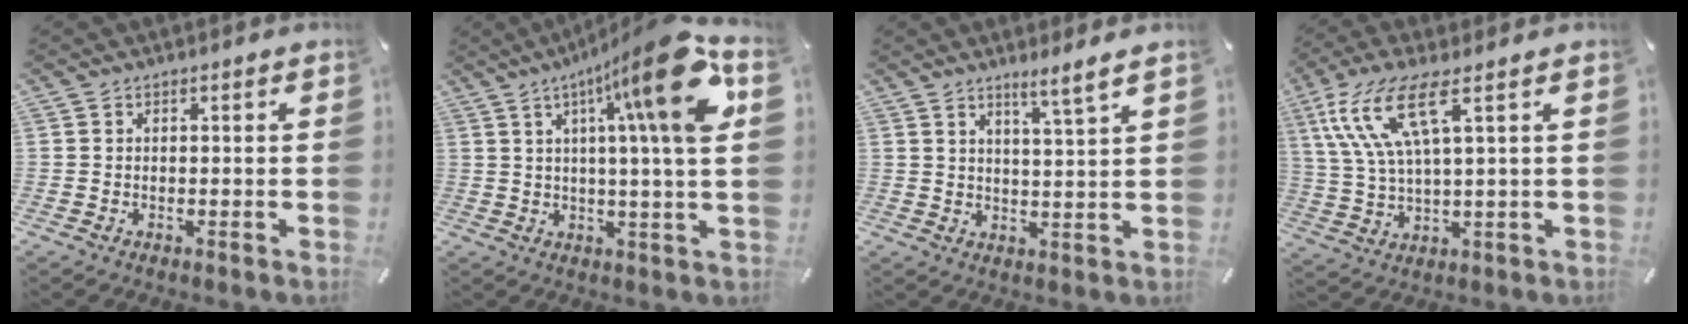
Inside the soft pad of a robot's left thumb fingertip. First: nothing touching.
{"total": 21.3, "force": [7.2, 2.9, 19.9], "torque": [-0.289, -0.040, 0.092]}
{"total": 4.8, "force": [3.9, -0.8, 2.5], "torque": [-0.052, -0.025, 0.066]}
{"total": 13.0, "force": [5.7, 3.9, 11.1], "torque": [-0.250, -0.005, 0.097]}